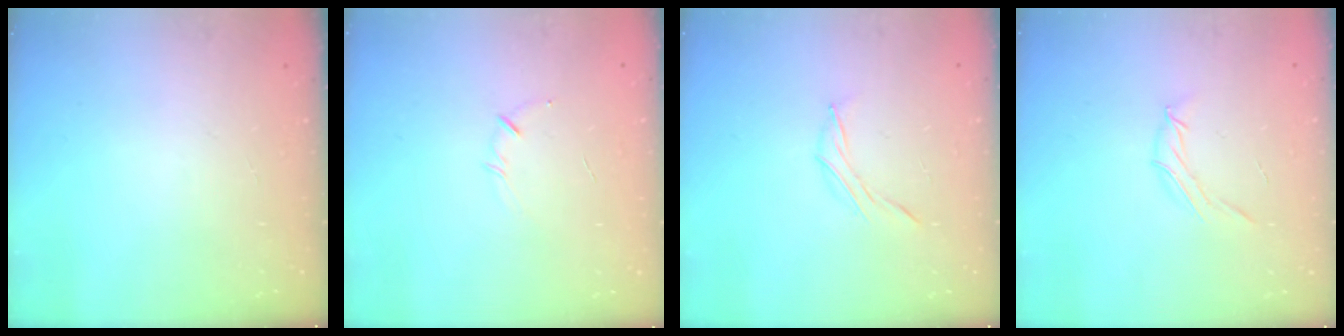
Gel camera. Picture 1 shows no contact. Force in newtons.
{"total": 3.9, "press": 3.8, "slide": 0.9}
{"total": 5.2, "press": 5.0, "slide": 1.3}
{"total": 6.6, "press": 6.6, "slide": 0.9}